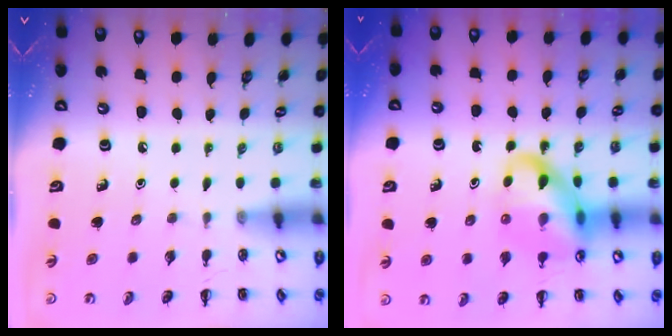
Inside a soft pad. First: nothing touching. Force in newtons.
{"total": 15.8, "press": 15.7, "slide": 2.0}